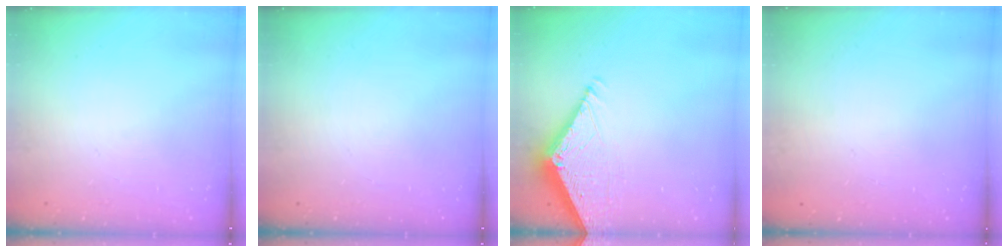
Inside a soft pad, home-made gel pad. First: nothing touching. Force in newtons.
{"total": 0.0}
{"total": 7.2, "press": 7.2, "slide": 0.3}
{"total": 0.0}